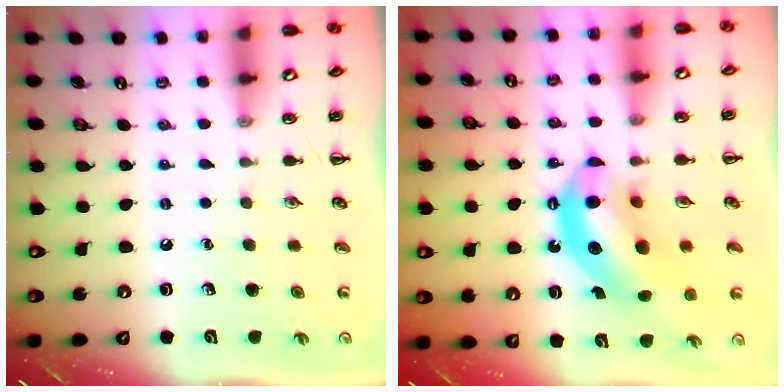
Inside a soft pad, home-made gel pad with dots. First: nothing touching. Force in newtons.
{"total": 13.4, "press": 12.9, "slide": 3.6}